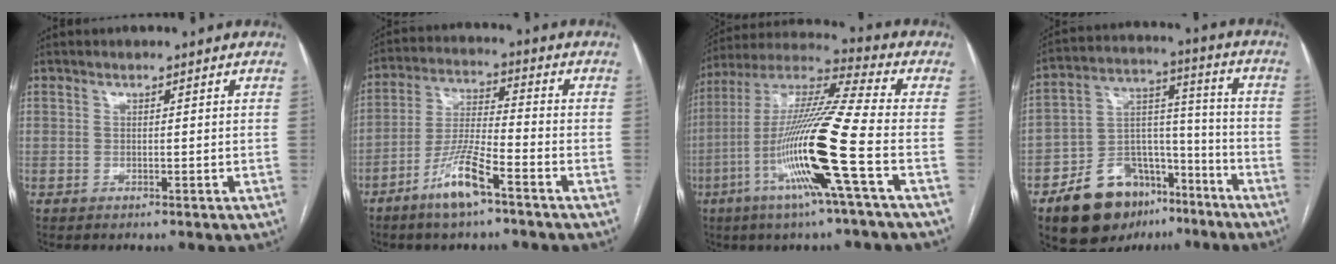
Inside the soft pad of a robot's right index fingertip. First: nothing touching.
{"total": 8.9, "force": [-5.5, 1.1, 6.9], "torque": [-0.144, -0.009, -0.108]}
{"total": 18.5, "force": [-6.2, -1.3, 17.4], "torque": [-0.349, -0.017, -0.127]}
{"total": 15.9, "force": [-10.2, 9.3, 7.7], "torque": [-0.125, 0.042, -0.164]}